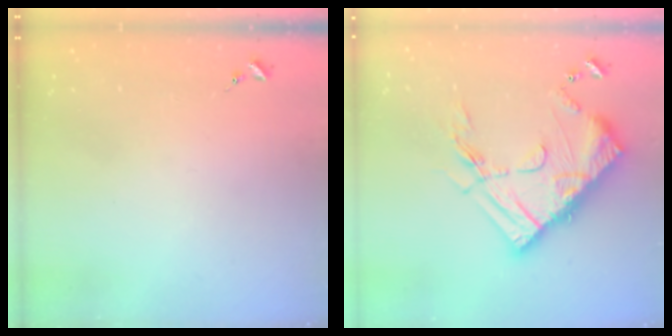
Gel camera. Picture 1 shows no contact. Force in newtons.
{"total": 21.5, "press": 21.4, "slide": 1.6}